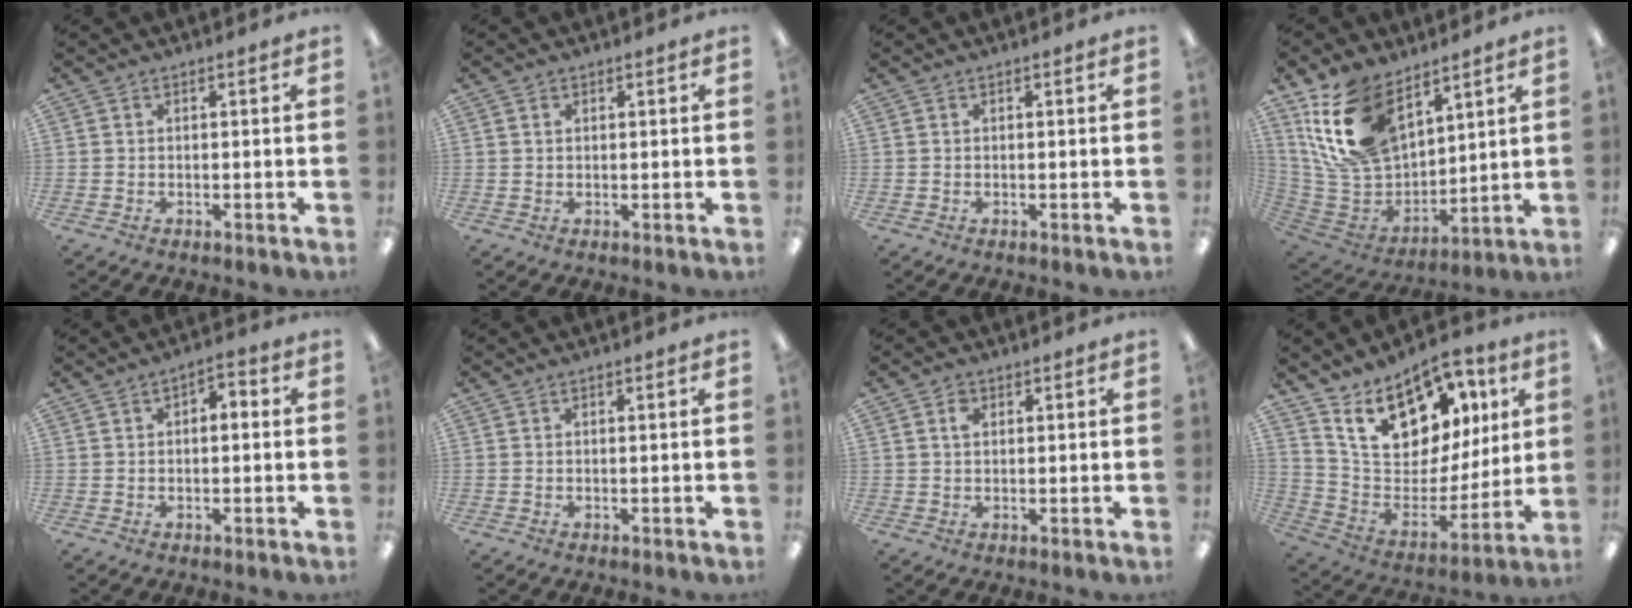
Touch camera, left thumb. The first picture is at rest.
{"total": 1.1, "force": [0.4, 0.9, 0.5], "torque": [-0.011, 0.005, 0.008]}
{"total": 0.0}
{"total": 20.7, "force": [11.1, 12.6, 12.0], "torque": [-0.271, -0.040, 0.209]}
{"total": 2.5, "force": [-0.7, 1.8, 1.7], "torque": [-0.020, 0.008, -0.017]}
{"total": 0.0}
{"total": 2.7, "force": [1.1, 1.9, 1.5], "torque": [-0.026, 0.002, 0.018]}
{"total": 19.6, "force": [12.8, 10.9, 10.1], "torque": [-0.175, -0.069, 0.229]}